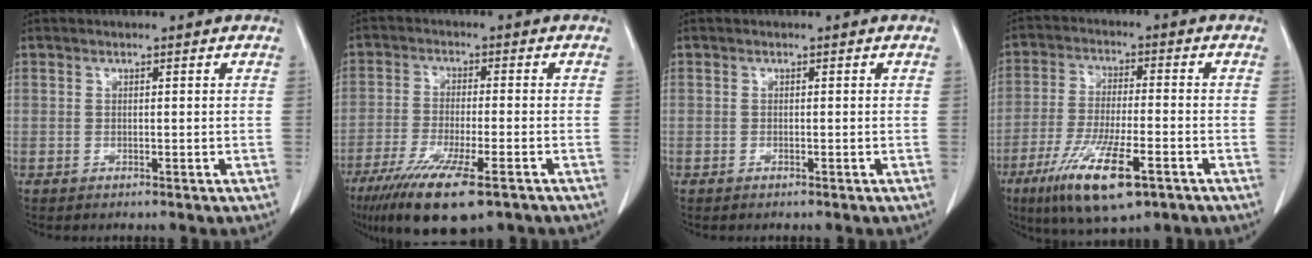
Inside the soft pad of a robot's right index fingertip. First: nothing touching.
{"total": 13.6, "force": [-8.9, 2.3, 10.1], "torque": [-0.179, -0.037, -0.143]}
{"total": 0.0}
{"total": 13.2, "force": [-7.1, 2.7, 10.8], "torque": [-0.205, -0.027, -0.119]}